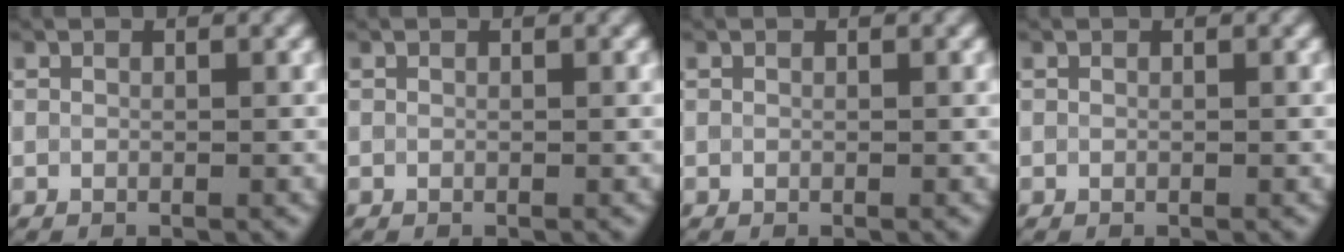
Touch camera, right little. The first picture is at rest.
{"total": 0.0}
{"total": 0.0}
{"total": 0.0}